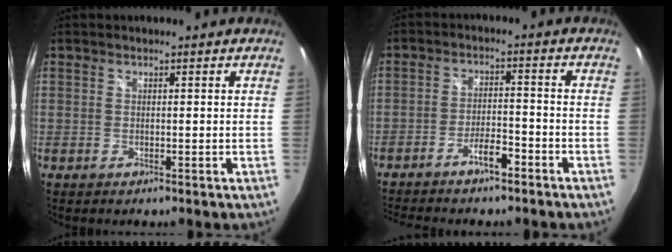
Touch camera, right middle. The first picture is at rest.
{"total": 6.3, "force": [-5.1, 1.2, 3.4], "torque": [-0.076, 0.008, -0.088]}